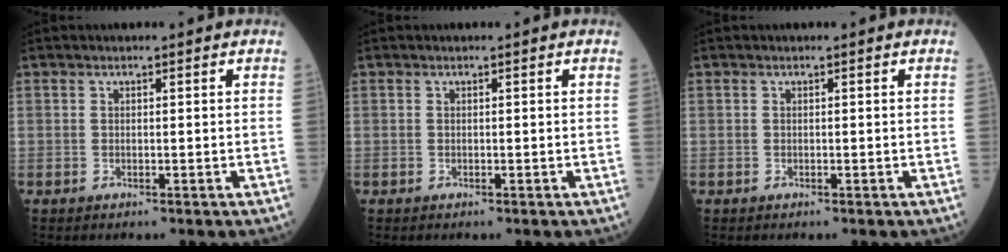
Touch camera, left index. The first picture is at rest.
{"total": 0.0}
{"total": 0.0}